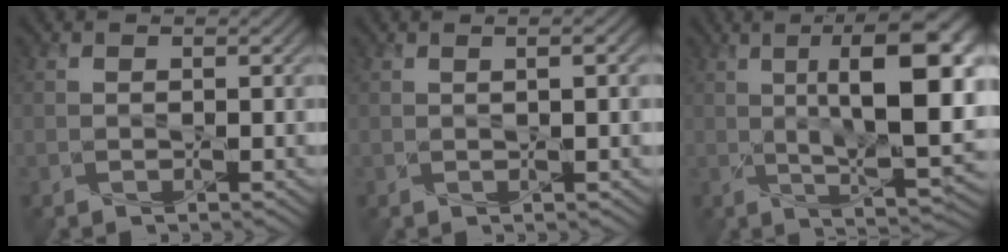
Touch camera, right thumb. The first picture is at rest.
{"total": 2.2, "force": [0.3, 0.2, 2.1], "torque": [-0.029, 0.007, 0.006]}
{"total": 14.7, "force": [3.1, 4.8, 13.5], "torque": [-0.196, 0.012, 0.044]}